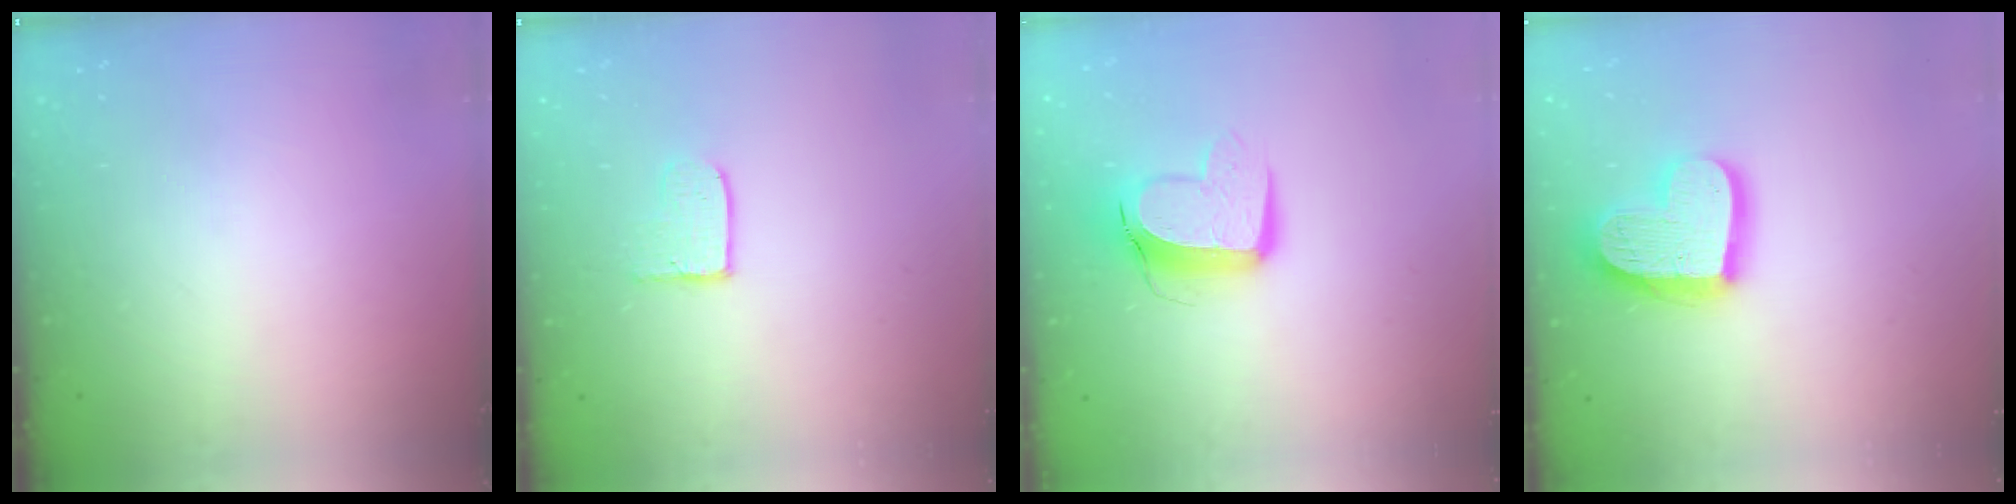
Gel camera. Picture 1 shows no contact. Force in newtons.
{"total": 3.6, "press": 3.6, "slide": 0.3}
{"total": 10.2, "press": 10.2, "slide": 1.0}
{"total": 18.1, "press": 18.0, "slide": 1.5}